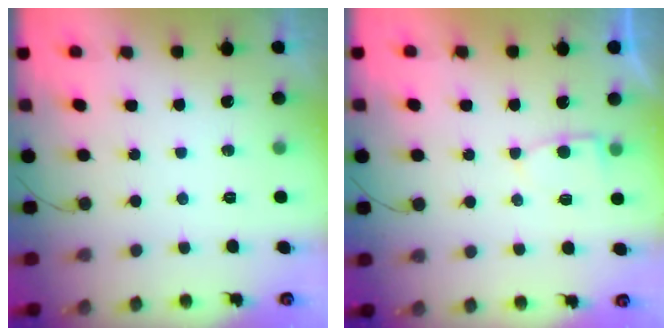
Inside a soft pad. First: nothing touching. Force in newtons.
{"total": 3.3, "press": 3.3, "slide": 0.4}